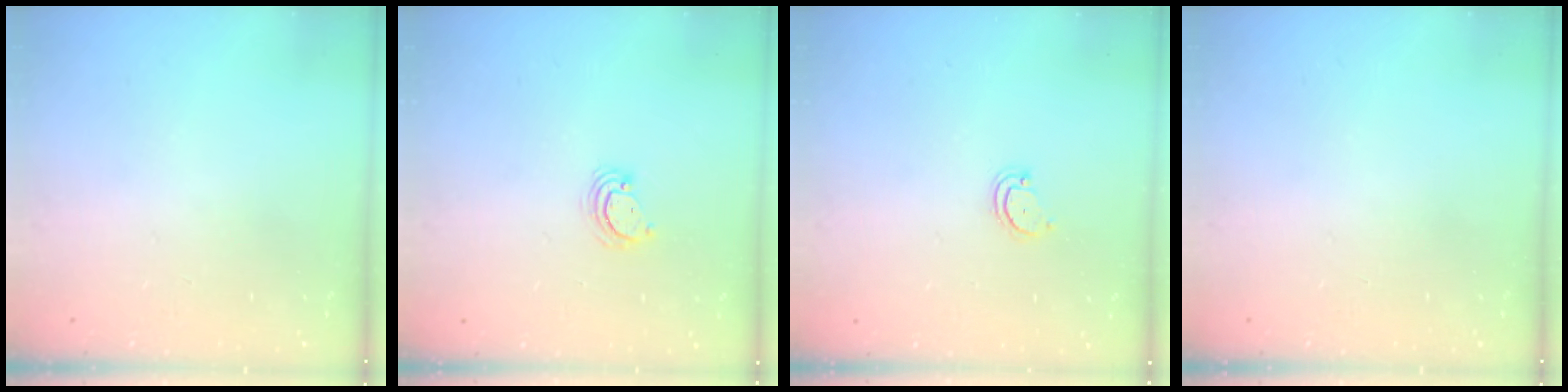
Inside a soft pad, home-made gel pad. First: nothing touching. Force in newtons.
{"total": 4.0, "press": 4.0, "slide": 0.3}
{"total": 3.3, "press": 3.3, "slide": 0.5}
{"total": 0.0}